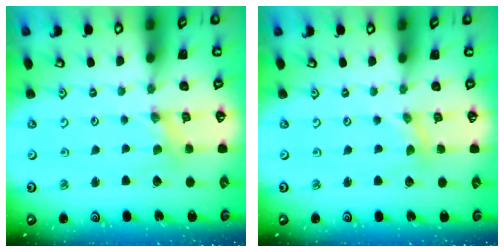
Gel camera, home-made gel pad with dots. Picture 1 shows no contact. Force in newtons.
{"total": 0.0}